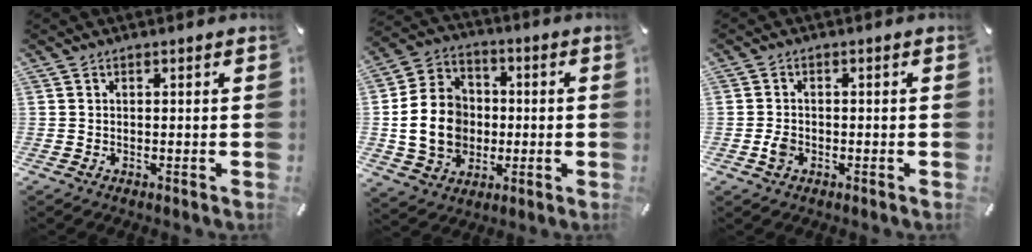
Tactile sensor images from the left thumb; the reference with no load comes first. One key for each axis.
{"total": 14.4, "fx": -1.6, "fy": 12.4, "fz": 7.2, "tx": -0.161, "ty": 0.016, "tz": -0.026}
{"total": 2.6, "fx": -0.8, "fy": 2.0, "fz": 1.4, "tx": -0.025, "ty": 0.003, "tz": -0.014}